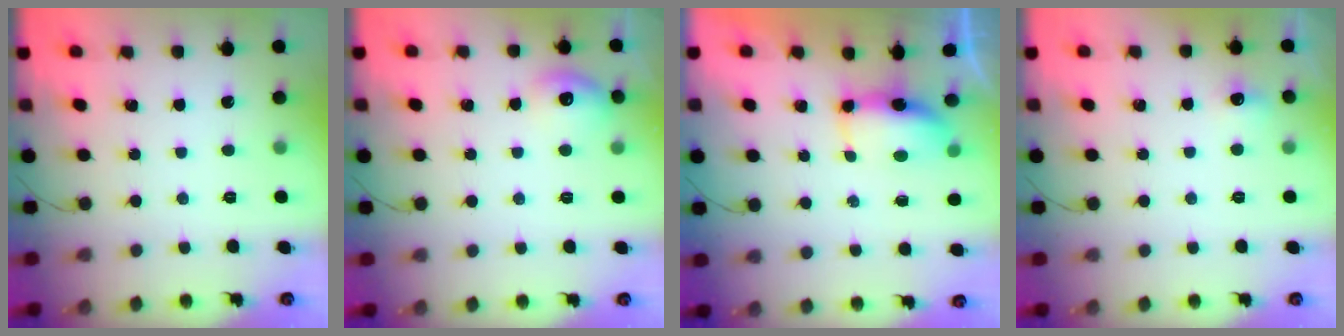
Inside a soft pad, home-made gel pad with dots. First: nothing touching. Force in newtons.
{"total": 9.5, "press": 9.4, "slide": 1.5}
{"total": 8.6, "press": 7.0, "slide": 5.0}
{"total": 4.3, "press": 4.0, "slide": 1.5}